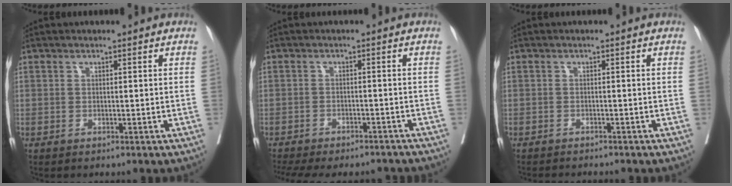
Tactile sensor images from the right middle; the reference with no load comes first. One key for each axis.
{"total": 14.4, "fx": -12.7, "fy": 4.1, "fz": 5.3, "tx": -0.121, "ty": -0.006, "tz": -0.167}
{"total": 3.6, "fx": -3.4, "fy": 0.4, "fz": 1.2, "tx": -0.017, "ty": -0.007, "tz": -0.047}